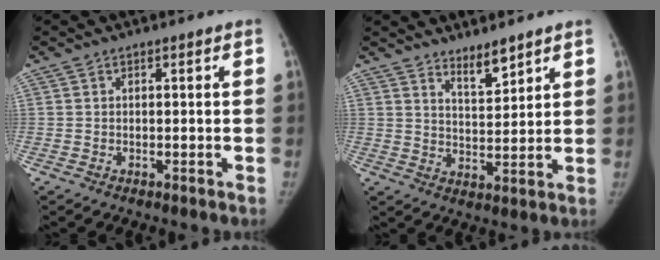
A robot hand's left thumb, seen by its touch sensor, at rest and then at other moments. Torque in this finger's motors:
{"motor_torque": [-0.22, -0.18, 0.32, 0.22, -0.06]}